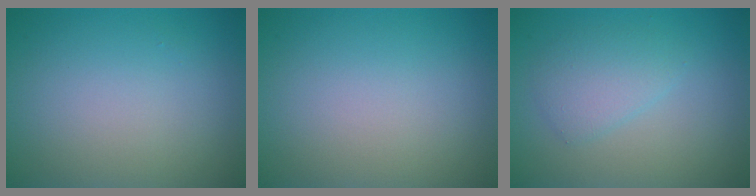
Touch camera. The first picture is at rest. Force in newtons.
{"total": 0.0}
{"total": 2.4, "press": 2.4, "slide": 0.1}